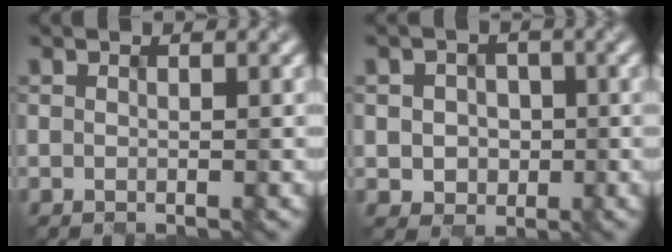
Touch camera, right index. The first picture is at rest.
{"total": 3.1, "force": [-0.4, 2.7, 1.3], "torque": [-0.021, 0.002, -0.014]}